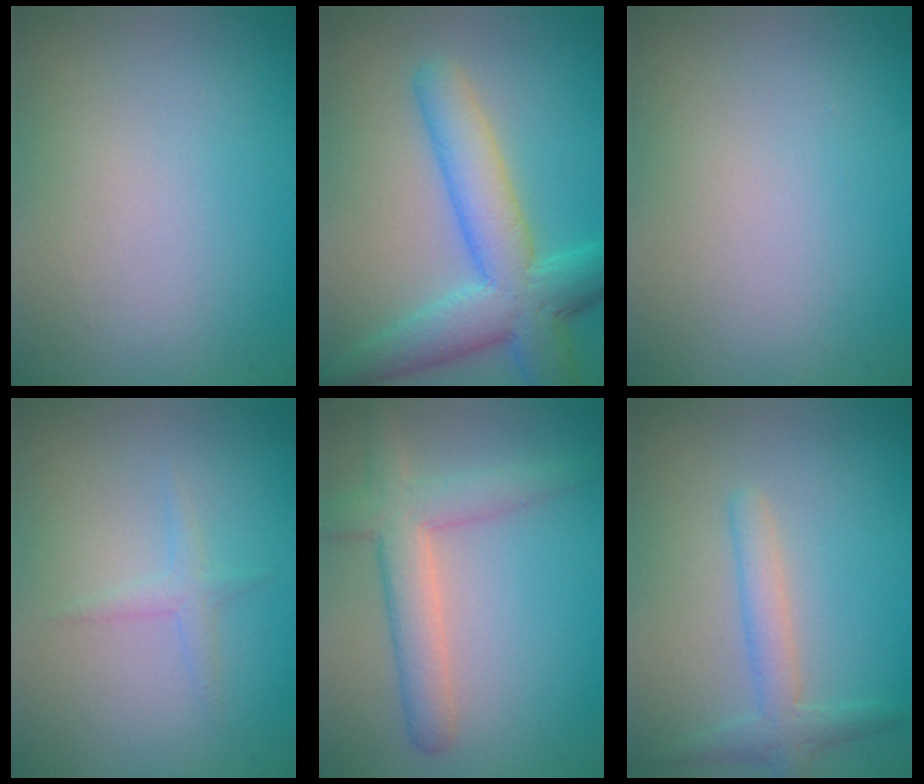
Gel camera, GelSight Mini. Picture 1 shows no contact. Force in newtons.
{"total": 7.5, "press": 7.5, "slide": 0.1}
{"total": 0.0}
{"total": 1.2, "press": 1.2, "slide": 0.1}
{"total": 4.5, "press": 4.5, "slide": 0.2}
{"total": 2.5, "press": 2.5, "slide": 0.1}